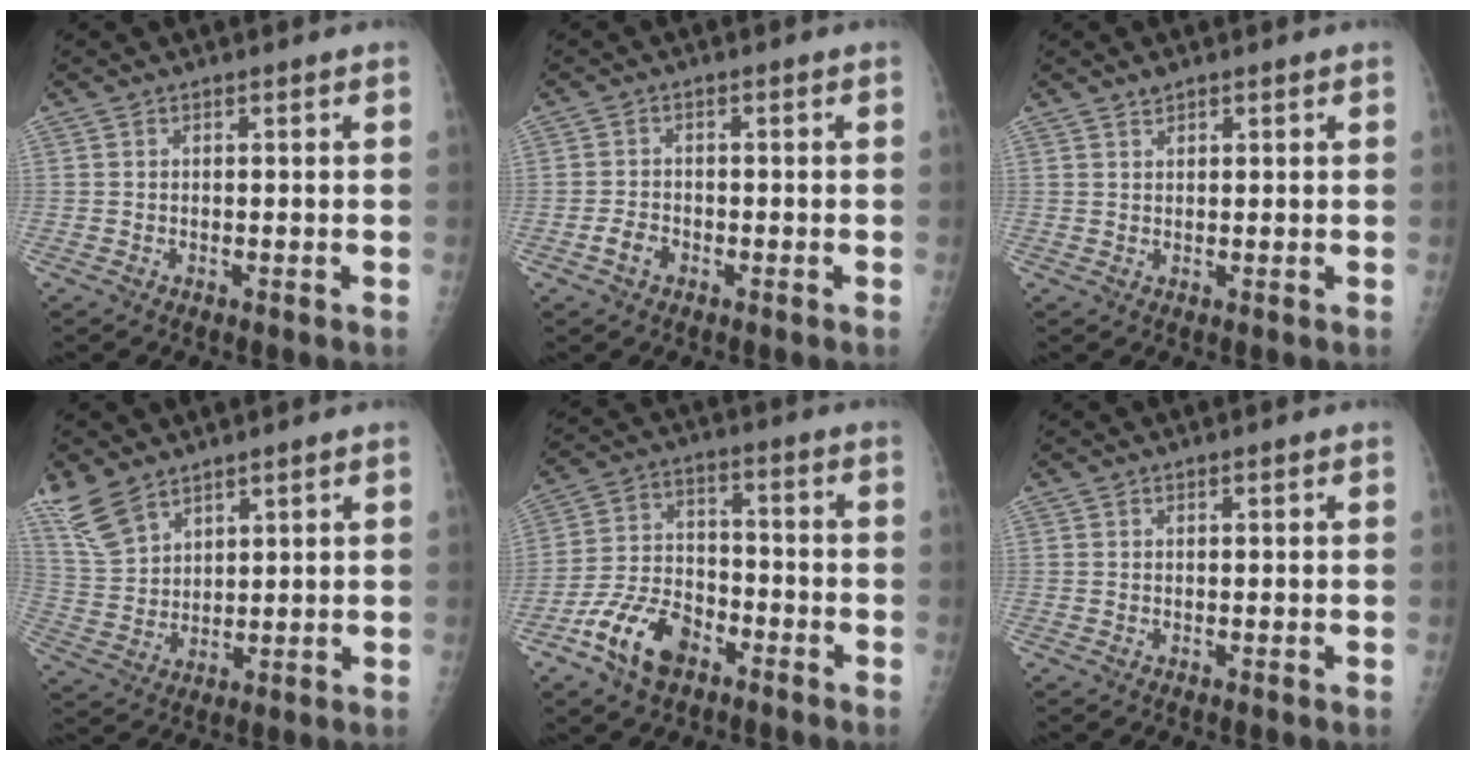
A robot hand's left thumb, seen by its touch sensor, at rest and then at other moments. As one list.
[{"total": 2.7, "force": [-1.5, 1.8, 1.2], "torque": [-0.017, 0.010, -0.026]}, {"total": 1.1, "force": [0.9, 0.6, 0.4], "torque": [0.001, -0.005, 0.016]}, {"total": 8.5, "force": [6.4, 4.3, 3.5], "torque": [-0.065, -0.022, 0.145]}, {"total": 11.9, "force": [-6.9, 7.0, 6.7], "torque": [-0.113, 0.041, -0.130]}, {"total": 0.0}]